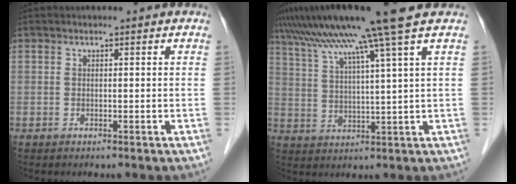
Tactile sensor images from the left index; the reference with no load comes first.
{"total": 12.8, "force": [9.1, -2.6, 8.5], "torque": [-0.140, 0.016, 0.143]}